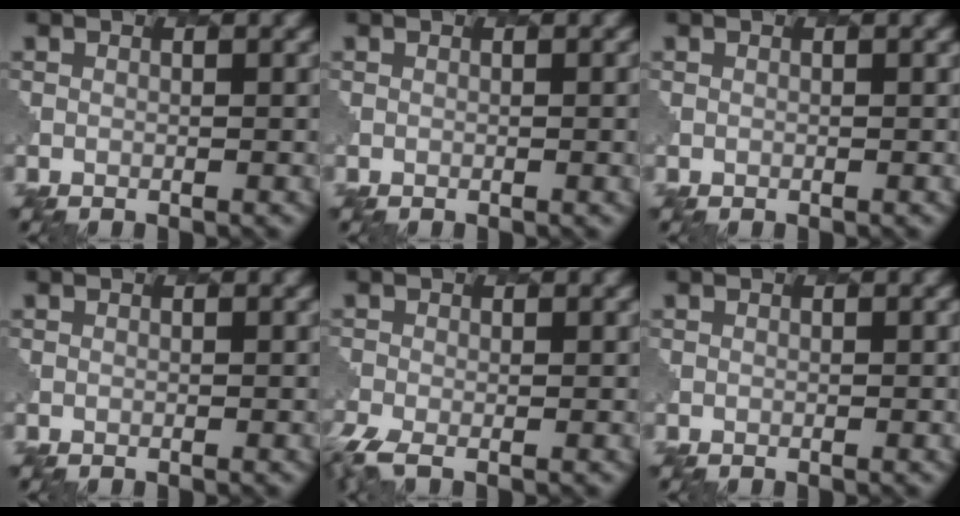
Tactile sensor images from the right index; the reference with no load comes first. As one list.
[{"total": 1.1, "force": [-0.1, 0.0, 1.1], "torque": [-0.010, -0.002, -0.002]}, {"total": 0.0}, {"total": 0.0}, {"total": 3.2, "force": [-2.3, 0.8, 2.1], "torque": [-0.045, -0.008, -0.053]}, {"total": 0.0}]